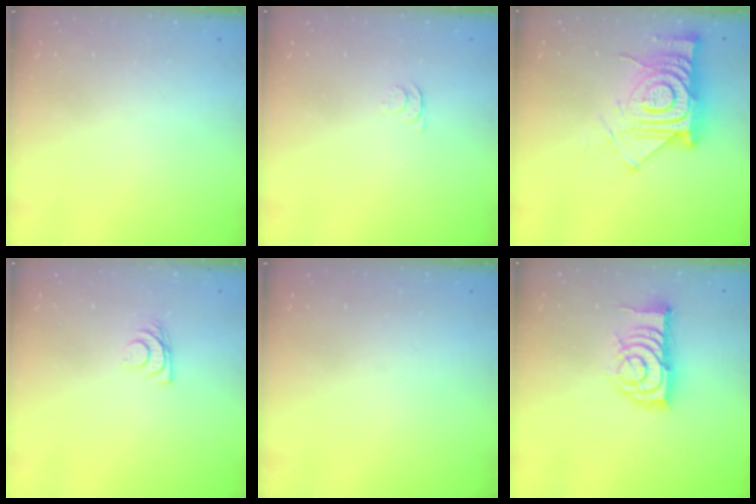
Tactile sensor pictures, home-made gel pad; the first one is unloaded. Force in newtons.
{"total": 3.6, "press": 3.5, "slide": 0.8}
{"total": 16.8, "press": 16.7, "slide": 1.5}
{"total": 7.2, "press": 7.2, "slide": 0.6}
{"total": 0.0}
{"total": 13.9, "press": 13.9, "slide": 0.6}